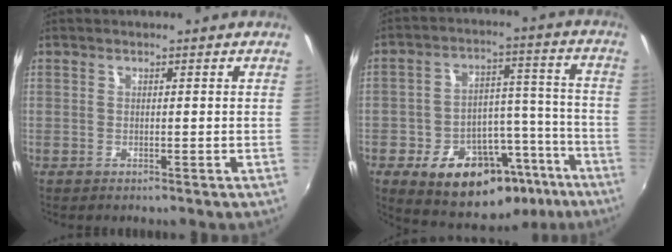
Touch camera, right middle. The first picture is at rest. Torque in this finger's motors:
{"motor_torque": [1.22, -0.92, 0.26, 0.11]}